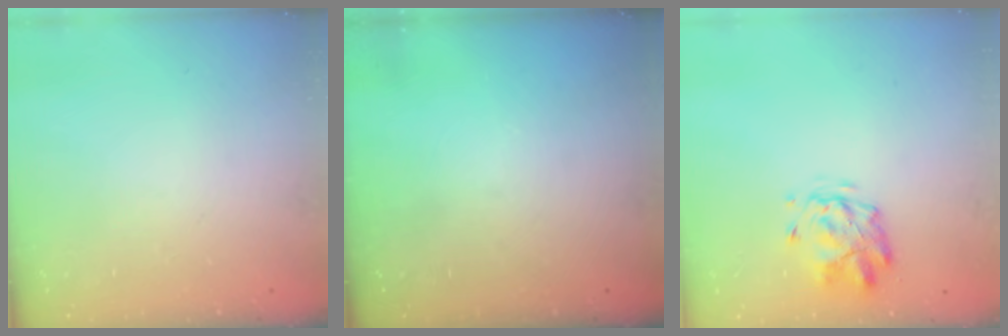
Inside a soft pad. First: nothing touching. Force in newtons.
{"total": 0.0}
{"total": 2.8, "press": 2.4, "slide": 1.4}